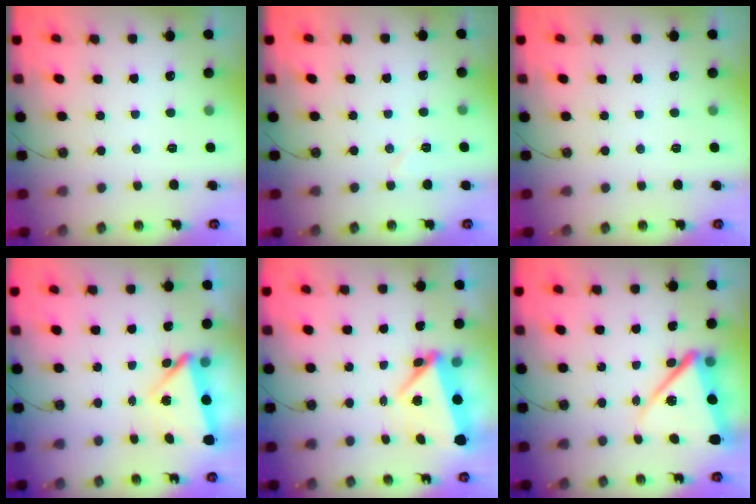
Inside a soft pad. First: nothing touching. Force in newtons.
{"total": 4.4, "press": 4.1, "slide": 1.8}
{"total": 0.0}
{"total": 5.3, "press": 5.2, "slide": 0.8}
{"total": 5.8, "press": 5.8, "slide": 0.3}
{"total": 12.3, "press": 12.2, "slide": 1.5}